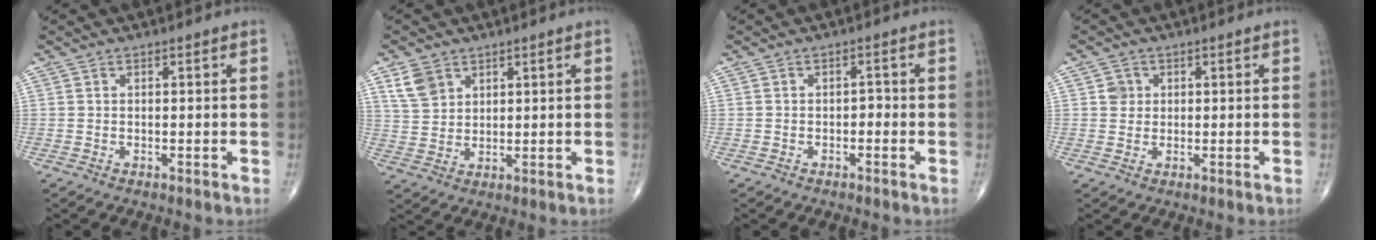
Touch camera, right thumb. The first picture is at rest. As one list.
[{"total": 5.5, "force": [3.2, 3.8, 2.4], "torque": [-0.033, -0.012, 0.068]}, {"total": 1.2, "force": [-0.6, 0.8, 0.7], "torque": [0.002, 0.005, -0.014]}, {"total": 2.4, "force": [0.6, 2.2, 0.7], "torque": [0.001, 0.000, 0.008]}]